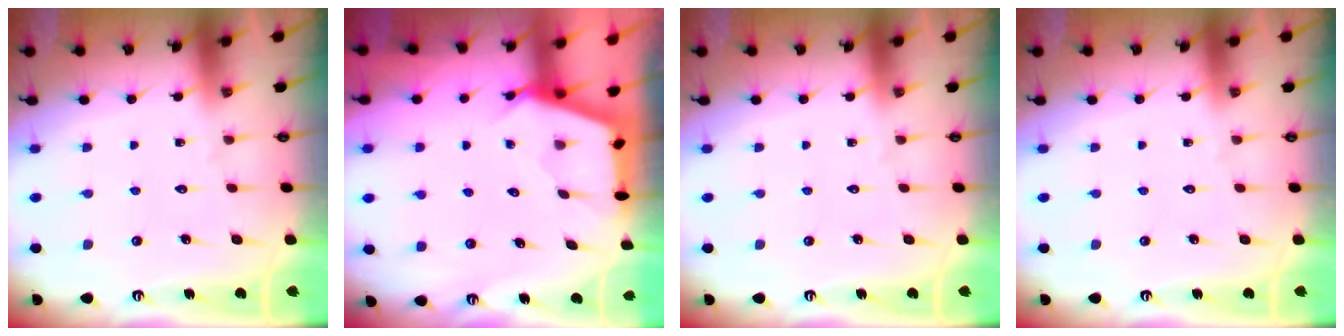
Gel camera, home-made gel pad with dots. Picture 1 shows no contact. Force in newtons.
{"total": 2.7, "press": 2.7, "slide": 0.4}
{"total": 0.0}
{"total": 0.0}